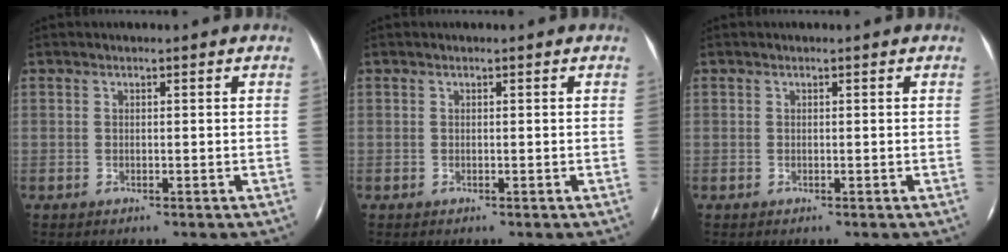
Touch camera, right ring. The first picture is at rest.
{"total": 0.0}
{"total": 0.0}